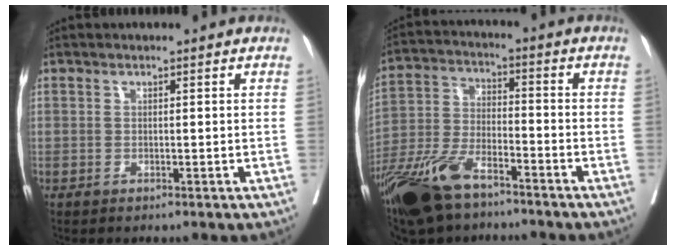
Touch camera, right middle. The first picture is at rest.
{"total": 13.2, "force": [-9.5, 4.3, 8.1], "torque": [-0.170, -0.021, -0.184]}